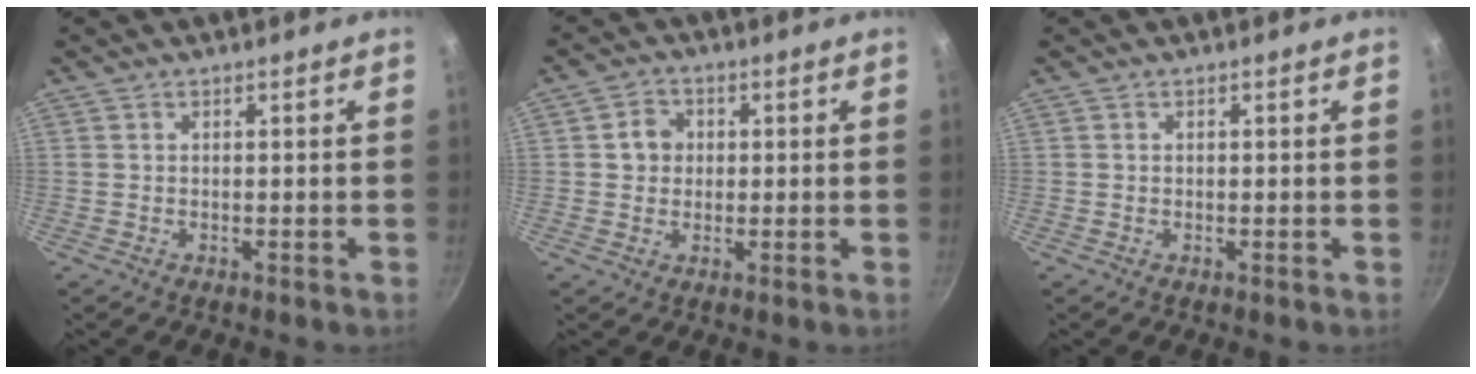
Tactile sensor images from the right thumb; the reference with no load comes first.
{"total": 4.1, "force": [0.5, 3.7, 1.7], "torque": [-0.004, 0.008, 0.002]}
{"total": 0.0}